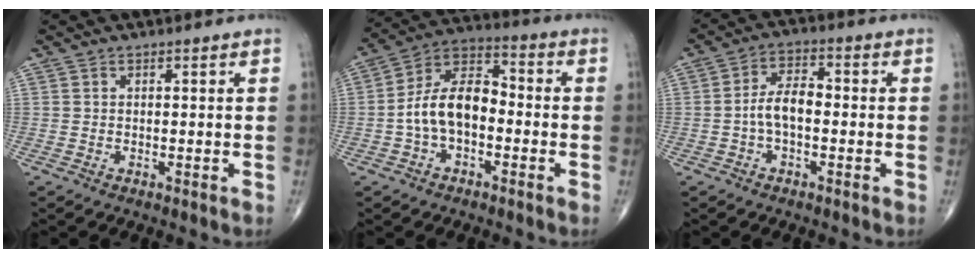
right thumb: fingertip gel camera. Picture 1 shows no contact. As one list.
[{"total": 11.5, "force": [-2.1, 6.8, 9.0], "torque": [-0.153, 0.044, -0.051]}, {"total": 6.0, "force": [-1.1, 3.1, 5.0], "torque": [-0.087, 0.025, -0.027]}]